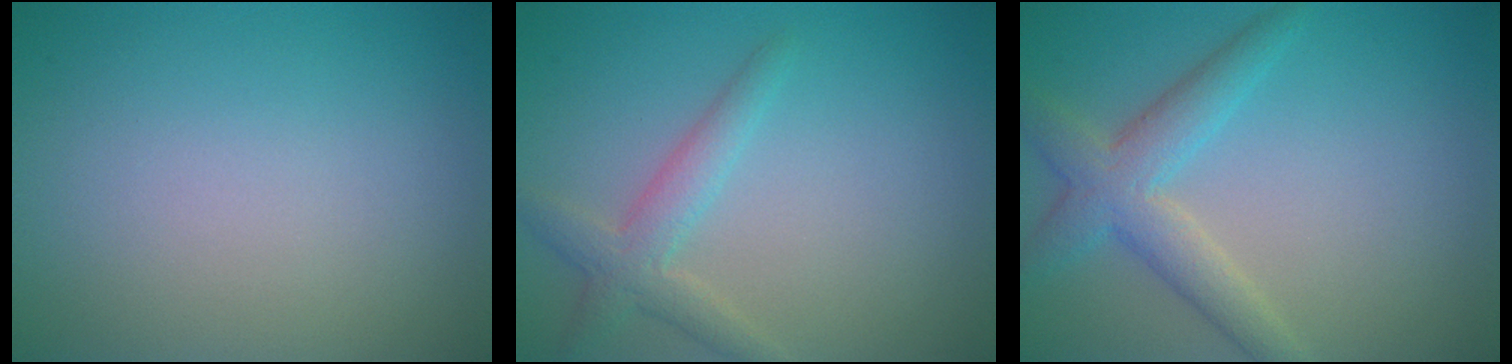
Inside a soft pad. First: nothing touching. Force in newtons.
{"total": 2.8, "press": 2.8, "slide": 0.1}
{"total": 4.0, "press": 4.0, "slide": 0.2}